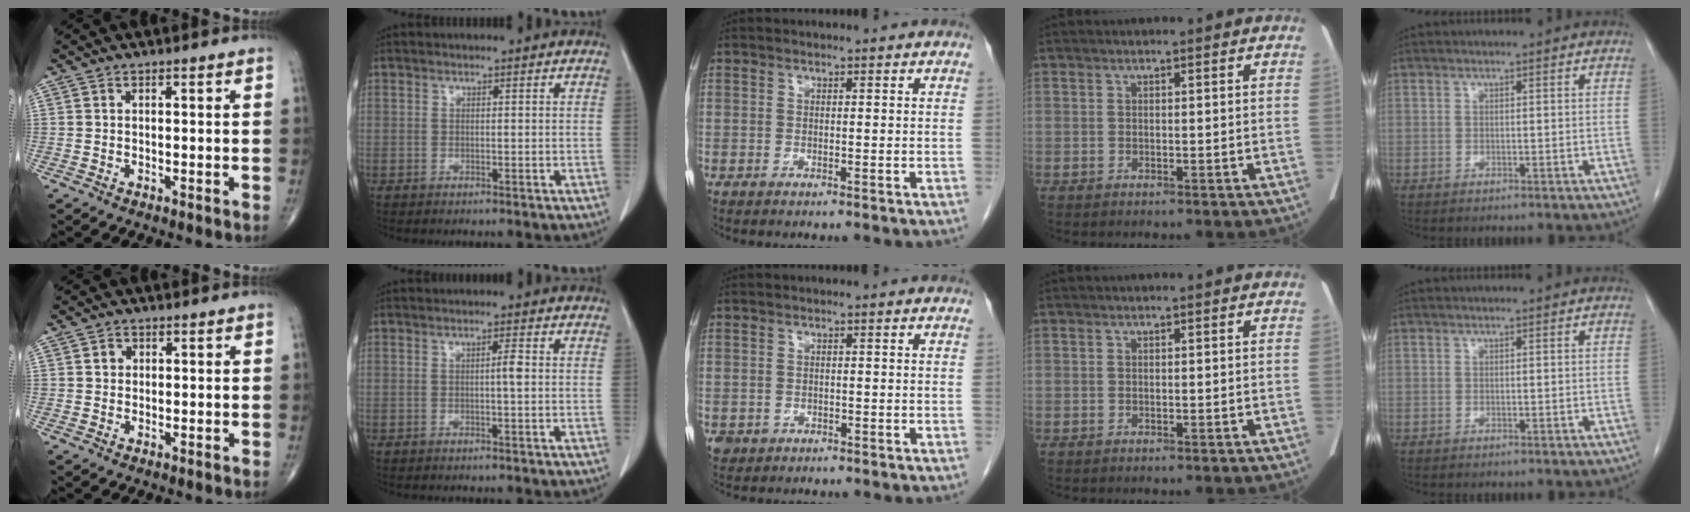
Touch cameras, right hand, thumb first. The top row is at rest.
{"thumb": {"total": 1.8, "force": [0.4, 1.6, 0.7], "torque": [-0.002, 0.001, 0.005]}, "index": {"total": 1.6, "force": [0.0, 0.0, 1.6], "torque": [-0.027, 0.002, -0.001]}, "middle": {"total": 1.9, "force": [-0.8, 1.7, 0.3], "torque": [-0.007, 0.003, -0.009]}}